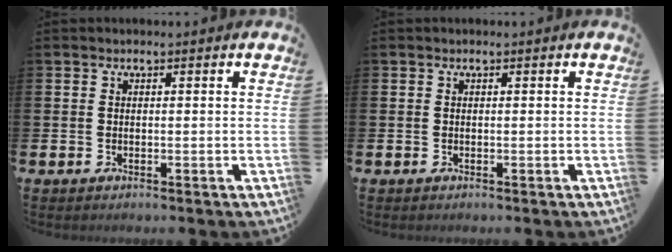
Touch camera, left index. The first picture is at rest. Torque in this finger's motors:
{"motor_torque": [0.00, 0.00, 0.00, 0.00]}